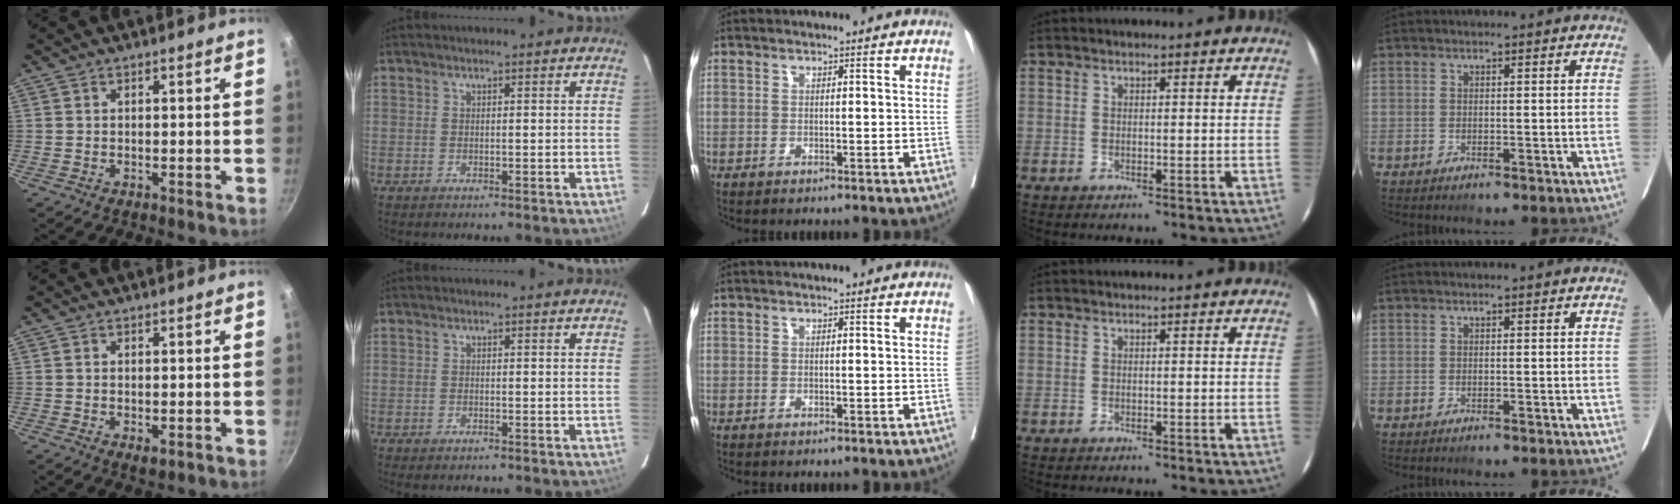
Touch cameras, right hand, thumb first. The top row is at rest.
{"thumb": {"total": 1.6, "force": [-0.5, 0.8, 1.3], "torque": [-0.021, -0.004, -0.004]}, "index": {"total": 0.5, "force": [-0.4, 0.2, 0.2], "torque": [-0.004, 0.000, -0.003]}}